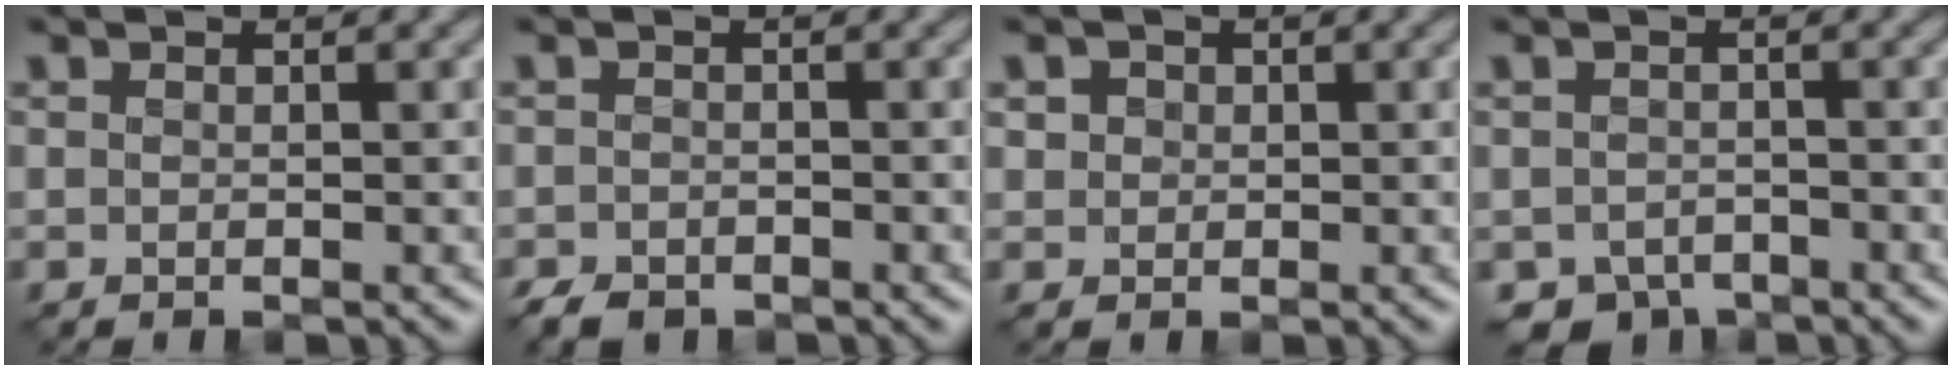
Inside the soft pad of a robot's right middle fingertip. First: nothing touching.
{"total": 2.0, "force": [-1.6, 1.0, 0.6], "torque": [-0.007, -0.002, -0.033]}
{"total": 1.8, "force": [0.8, 1.5, 0.6], "torque": [-0.017, 0.004, 0.018]}
{"total": 2.6, "force": [-2.0, 1.6, 0.5], "torque": [0.001, -0.008, -0.040]}